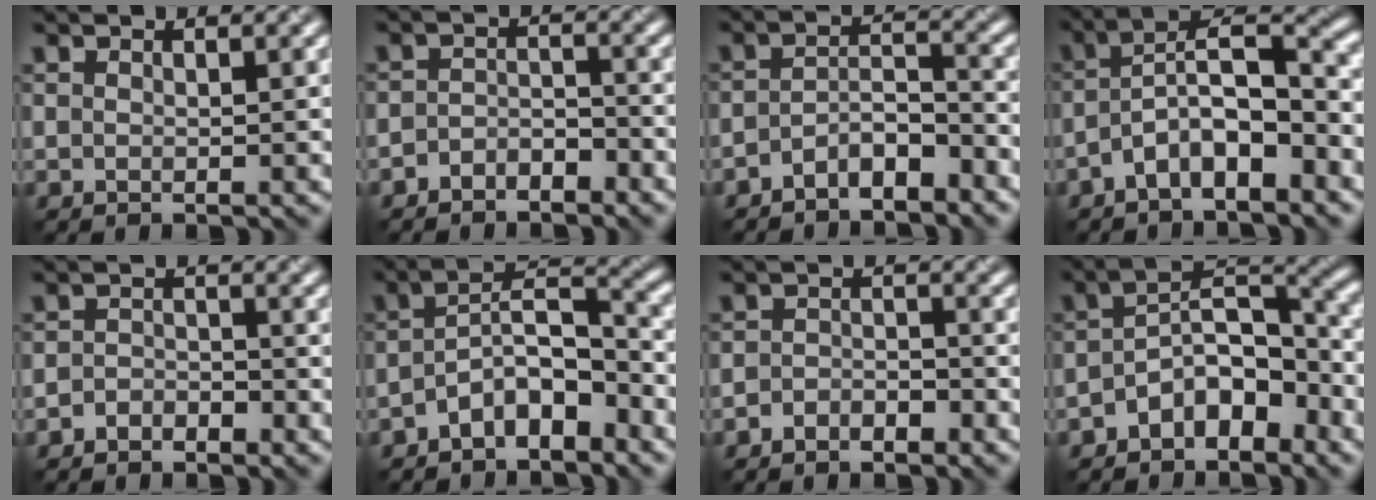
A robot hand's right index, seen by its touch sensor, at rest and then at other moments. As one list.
[{"total": 2.3, "force": [-2.0, 0.9, 0.7], "torque": [-0.016, 0.007, -0.043]}, {"total": 3.7, "force": [-2.8, 1.1, 2.3], "torque": [-0.042, 0.008, -0.054]}, {"total": 6.2, "force": [-3.2, 2.0, 4.9], "torque": [-0.086, 0.021, -0.063]}, {"total": 1.7, "force": [-1.4, 0.8, 0.4], "torque": [-0.007, 0.008, -0.033]}, {"total": 5.9, "force": [-3.8, 2.1, 4.0], "torque": [-0.064, 0.014, -0.073]}, {"total": 2.0, "force": [-1.6, 1.0, 0.8], "torque": [-0.015, 0.009, -0.035]}, {"total": 6.0, "force": [-3.6, 2.8, 4.0], "torque": [-0.054, 0.016, -0.073]}]